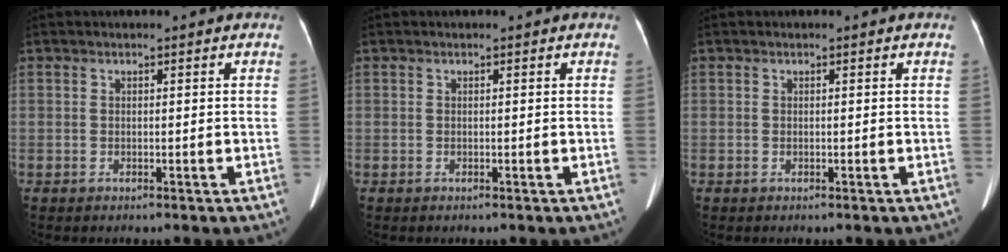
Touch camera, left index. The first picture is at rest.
{"total": 0.0}
{"total": 0.0}